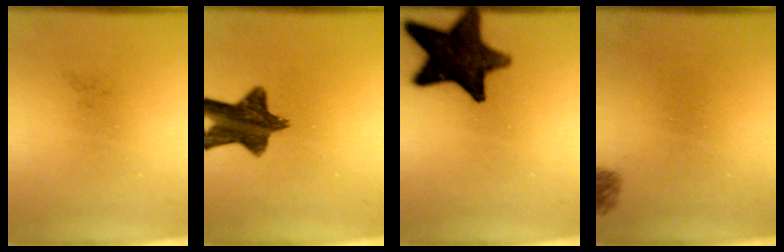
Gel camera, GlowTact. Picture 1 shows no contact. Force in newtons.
{"total": 11.3}
{"total": 15.4}
{"total": 1.4}